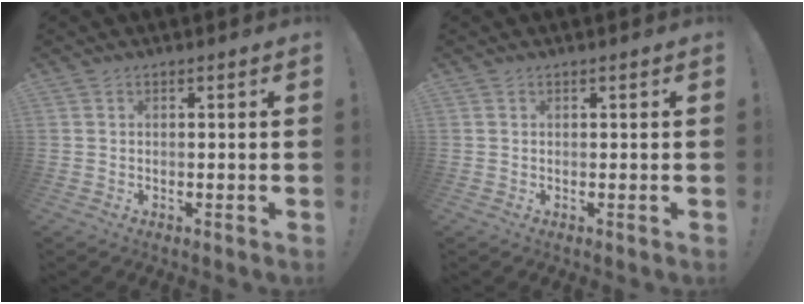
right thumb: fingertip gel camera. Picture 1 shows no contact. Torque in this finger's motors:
{"motor_torque": [0.00, 0.00, -0.05, -0.06, 0.00]}